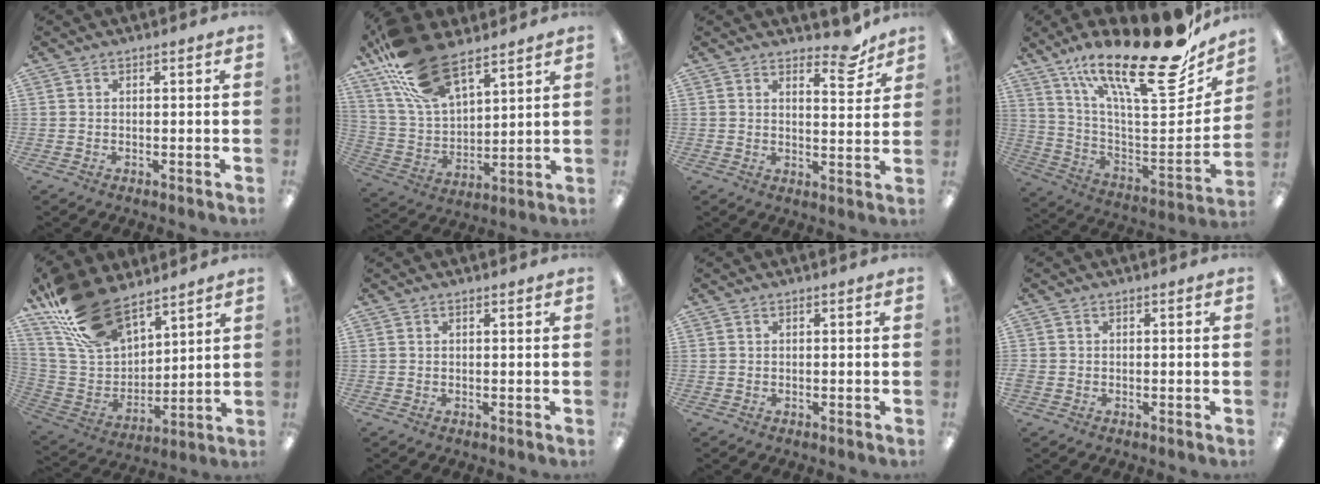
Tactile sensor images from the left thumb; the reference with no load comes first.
{"total": 19.3, "force": [13.4, 8.7, 10.8], "torque": [-0.239, -0.059, 0.245]}
{"total": 7.5, "force": [5.8, 2.7, 3.9], "torque": [-0.034, -0.041, 0.094]}
{"total": 28.5, "force": [20.2, 7.8, 18.5], "torque": [-0.265, -0.149, 0.330]}
{"total": 20.5, "force": [15.1, 10.2, 9.4], "torque": [-0.202, -0.077, 0.285]}
{"total": 0.6, "force": [0.5, 0.0, 0.4], "torque": [-0.008, 0.000, 0.009]}
{"total": 0.0}
{"total": 0.8, "force": [-0.2, 0.8, 0.2], "torque": [-0.002, 0.003, -0.005]}